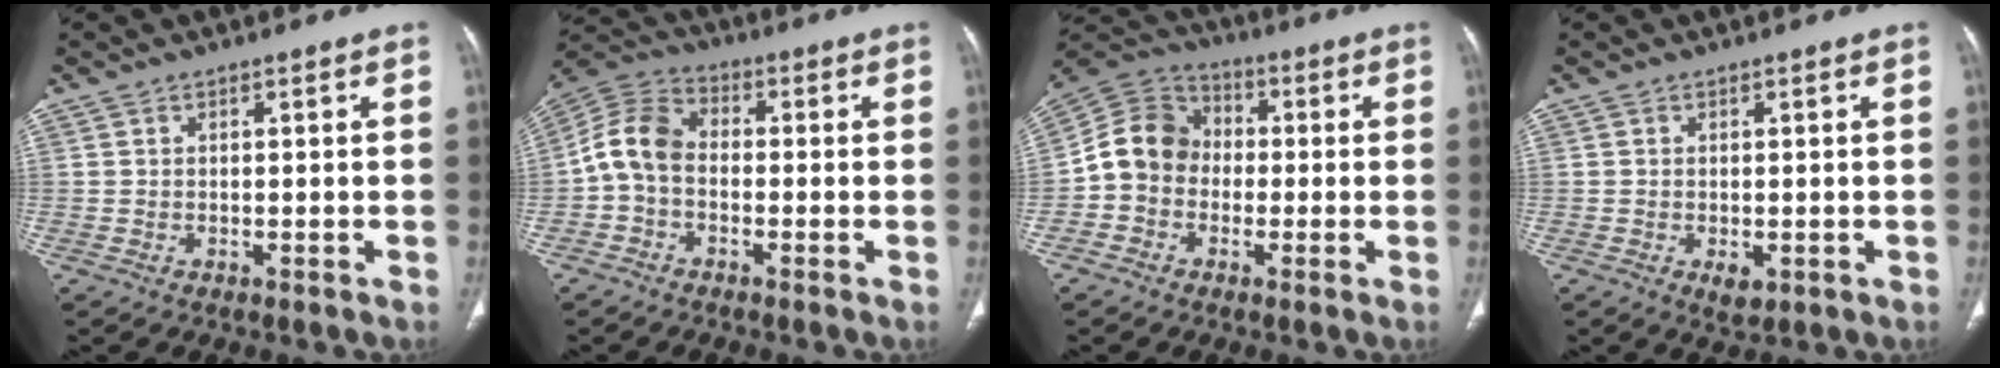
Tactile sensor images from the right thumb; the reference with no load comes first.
{"total": 8.3, "force": [-1.3, 5.8, 5.7], "torque": [-0.107, 0.027, -0.041]}
{"total": 10.1, "force": [-1.3, 8.7, 5.0], "torque": [-0.080, 0.038, -0.039]}
{"total": 2.4, "force": [-0.6, 1.4, 1.8], "torque": [-0.027, -0.004, -0.005]}